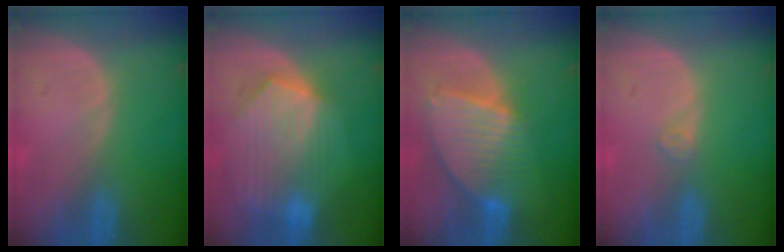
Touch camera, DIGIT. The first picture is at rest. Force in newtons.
{"total": 9.8, "press": 8.7, "slide": 4.5}
{"total": 8.5, "press": 7.5, "slide": 4.0}
{"total": 1.1, "press": 1.0, "slide": 0.2}